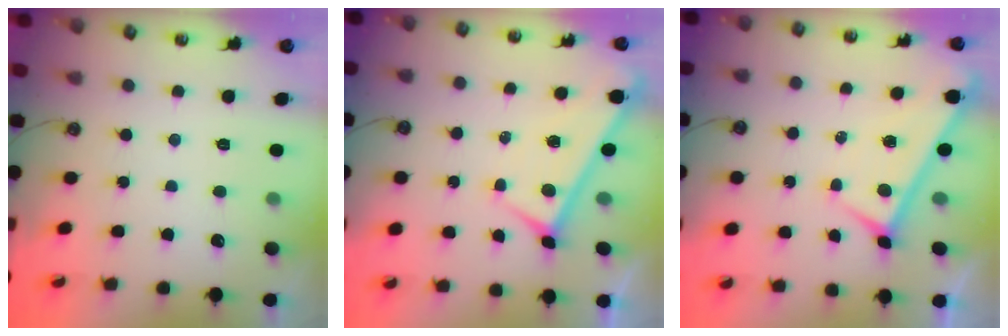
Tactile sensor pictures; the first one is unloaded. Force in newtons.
{"total": 0.0}
{"total": 0.0}